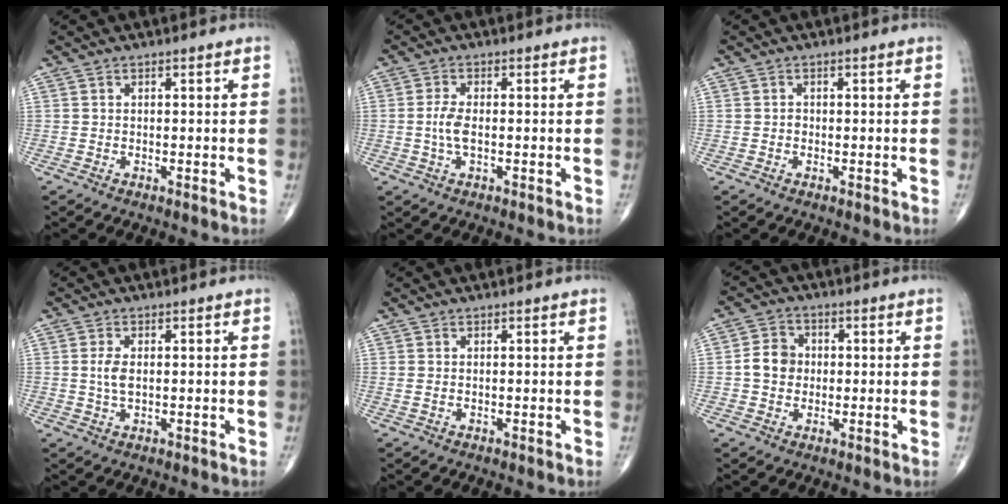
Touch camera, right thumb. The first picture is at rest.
{"total": 3.6, "force": [-0.5, 1.5, 3.3], "torque": [-0.075, 0.004, -0.012]}
{"total": 0.7, "force": [-0.2, 0.6, 0.4], "torque": [0.000, 0.002, -0.005]}
{"total": 3.0, "force": [0.2, 1.5, 2.6], "torque": [-0.057, 0.000, 0.005]}
{"total": 0.7, "force": [0.1, 0.3, 0.6], "torque": [-0.019, 0.003, 0.006]}
{"total": 5.7, "force": [-0.1, 4.9, 2.8], "torque": [-0.035, 0.013, -0.008]}